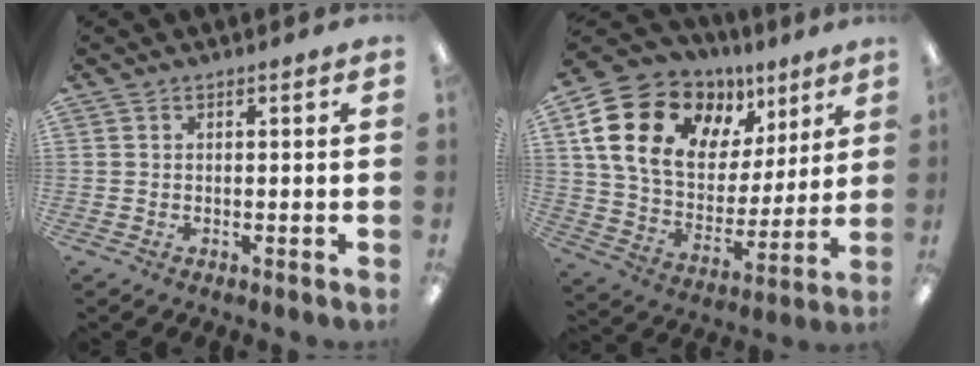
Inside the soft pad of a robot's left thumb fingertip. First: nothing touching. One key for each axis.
{"total": 20.4, "fx": 9.5, "fy": 14.1, "fz": 11.2, "tx": -0.199, "ty": -0.035, "tz": 0.175}